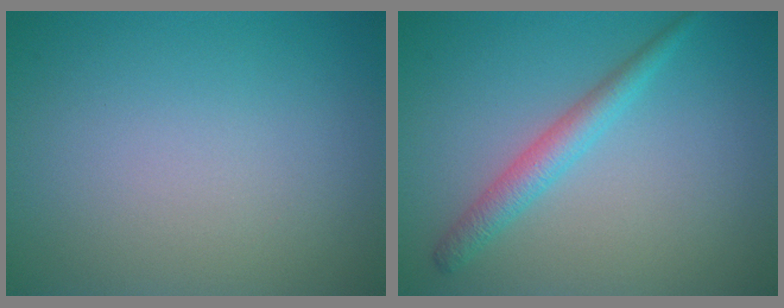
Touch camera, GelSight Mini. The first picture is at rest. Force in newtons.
{"total": 2.5, "press": 2.5, "slide": 0.0}